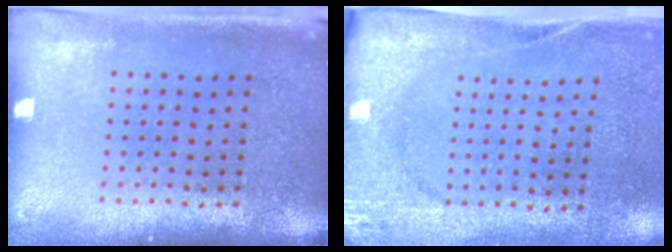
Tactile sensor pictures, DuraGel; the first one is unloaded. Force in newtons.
{"total": 2.7, "press": 2.0, "slide": 1.7}